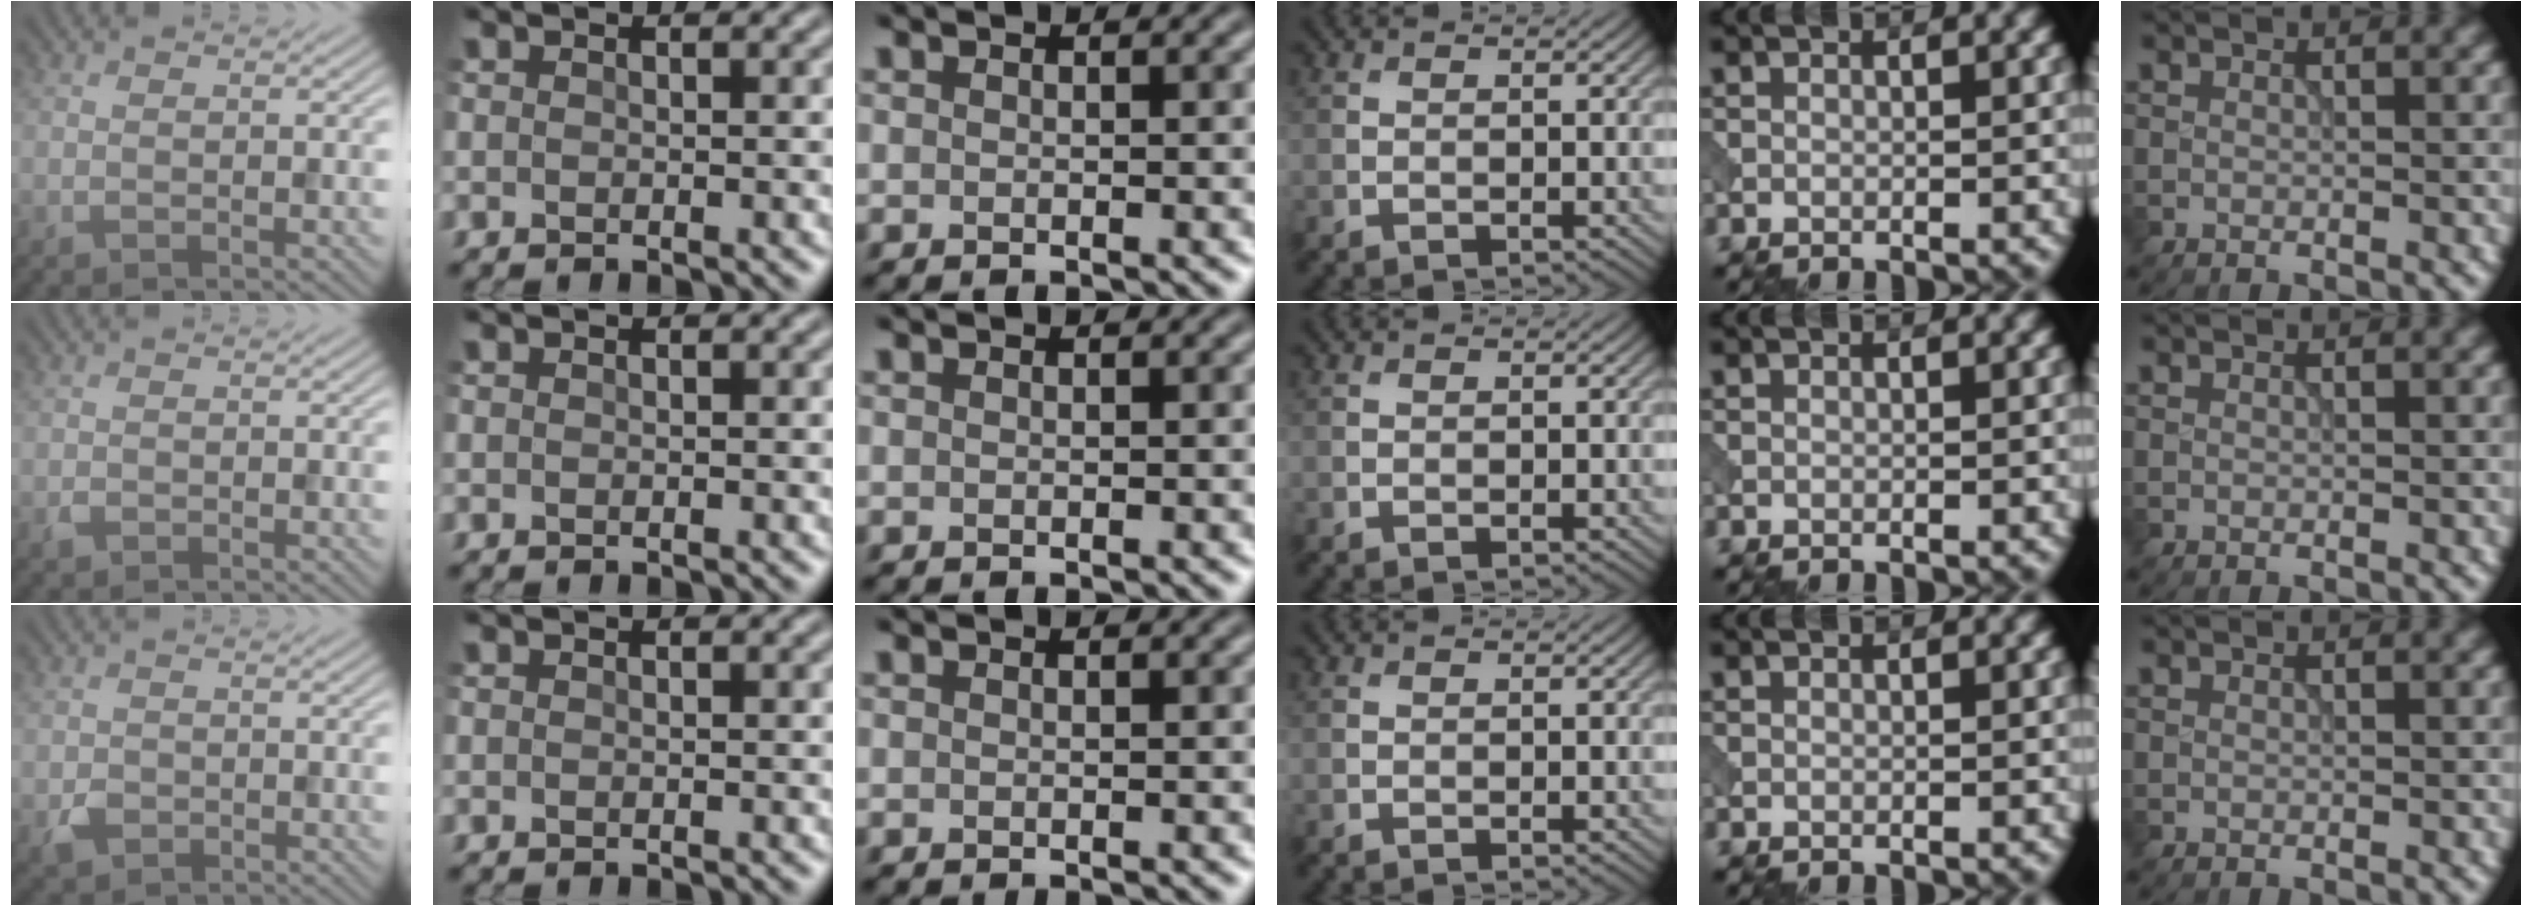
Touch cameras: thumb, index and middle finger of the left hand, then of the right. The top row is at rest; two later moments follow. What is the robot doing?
{"motion": "open", "object": "sandwich press"}